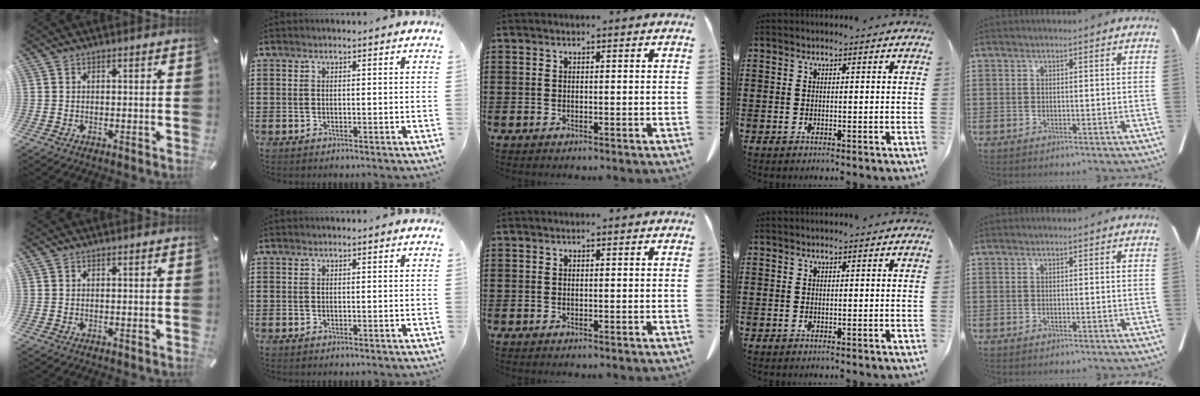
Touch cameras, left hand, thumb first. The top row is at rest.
{}